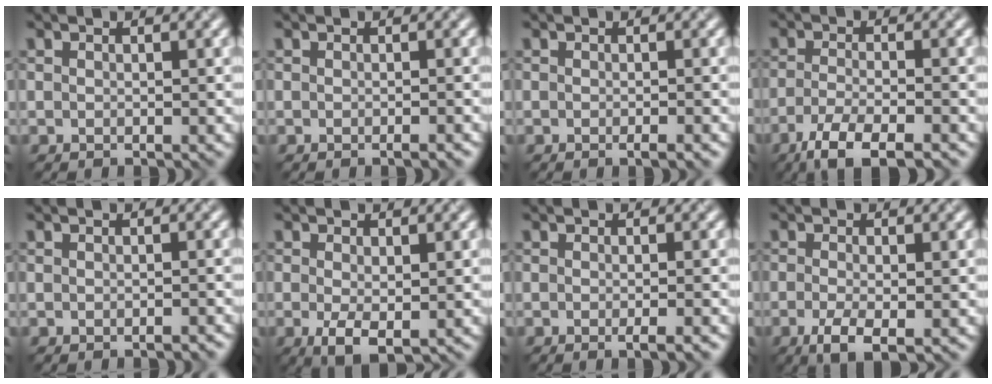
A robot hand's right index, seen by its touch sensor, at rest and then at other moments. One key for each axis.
{"total": 0.9, "fx": -0.5, "fy": 0.1, "fz": 0.8, "tx": -0.009, "ty": -0.002, "tz": -0.008}
{"total": 1.3, "fx": -0.6, "fy": 0.2, "fz": 1.1, "tx": -0.012, "ty": -0.004, "tz": -0.010}
{"total": 5.3, "fx": -3.6, "fy": 1.3, "fz": 3.7, "tx": -0.069, "ty": -0.008, "tz": -0.072}
{"total": 0.7, "fx": -0.6, "fy": 0.1, "fz": 0.4, "tx": -0.004, "ty": 0.000, "tz": -0.007}
{"total": 3.0, "fx": -0.5, "fy": 1.3, "fz": 2.6, "tx": -0.052, "ty": -0.011, "tz": -0.008}
{"total": 1.9, "fx": -0.6, "fy": 0.5, "fz": 1.7, "tx": -0.013, "ty": -0.004, "tz": -0.011}
{"total": 3.4, "fx": -1.2, "fy": 1.1, "fz": 2.9, "tx": -0.061, "ty": -0.009, "tz": -0.025}